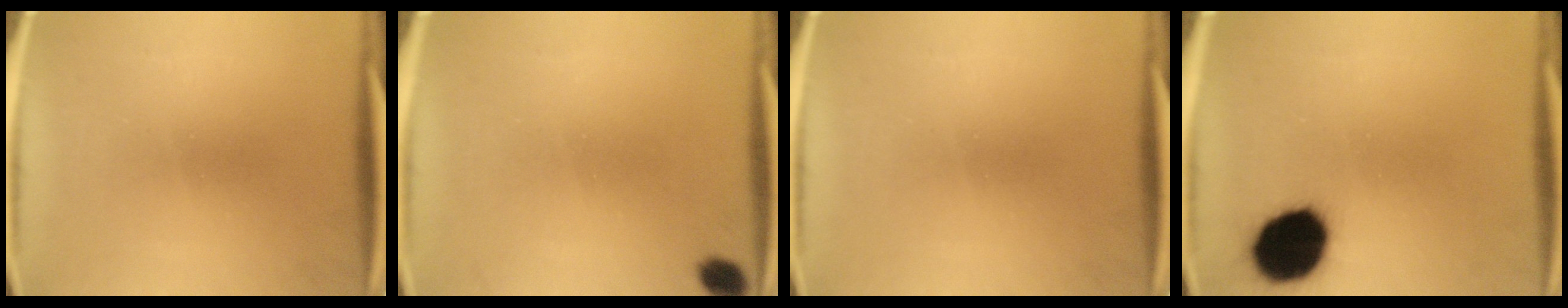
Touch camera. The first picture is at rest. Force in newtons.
{"total": 3.1}
{"total": 0.0}
{"total": 16.7}